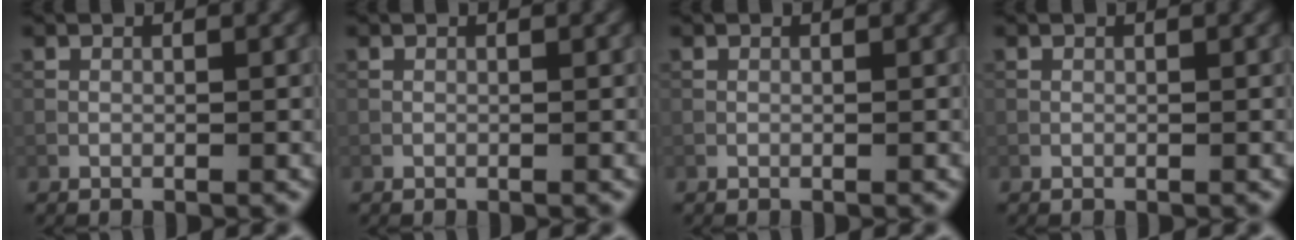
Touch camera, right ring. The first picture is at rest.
{"total": 0.0}
{"total": 0.0}
{"total": 0.0}